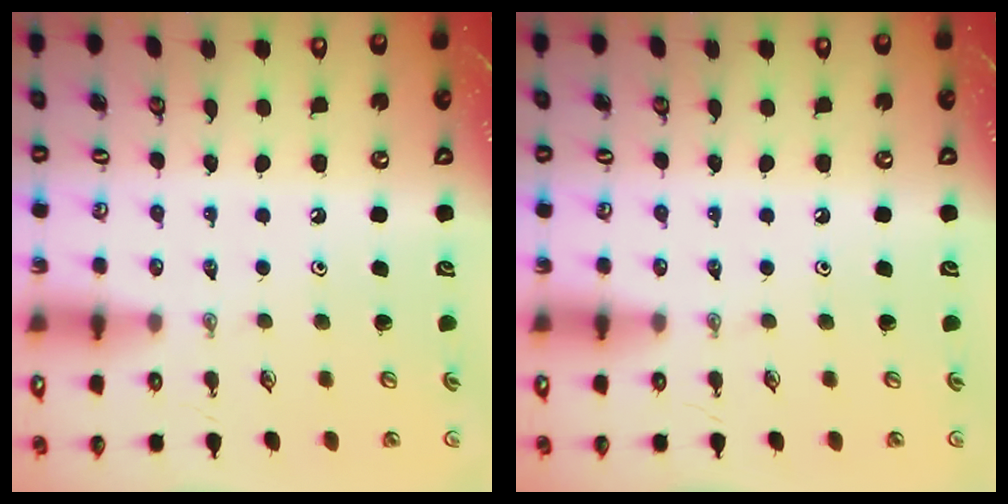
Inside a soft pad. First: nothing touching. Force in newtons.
{"total": 0.0}